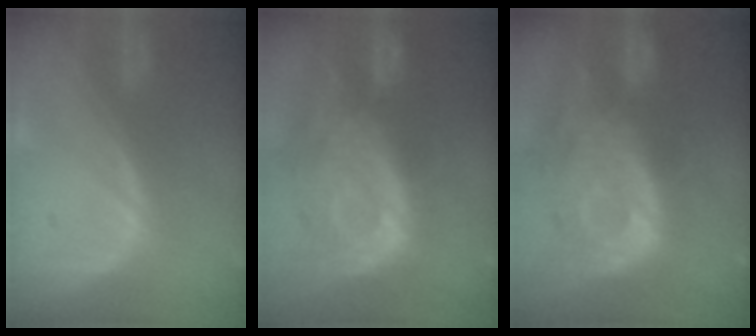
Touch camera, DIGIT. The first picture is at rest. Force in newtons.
{"total": 11.9, "press": 10.7, "slide": 5.3}
{"total": 12.3, "press": 10.8, "slide": 5.9}